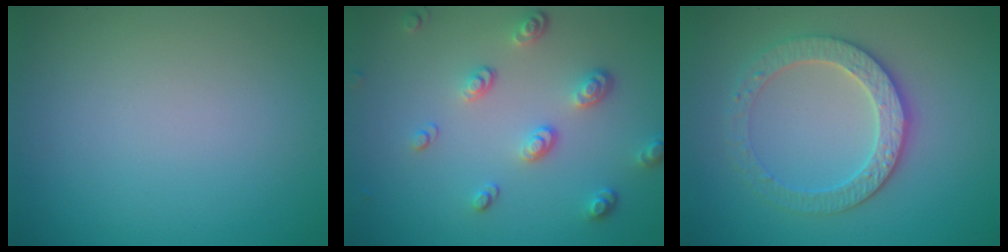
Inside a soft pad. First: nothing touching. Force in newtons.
{"total": 3.3, "press": 2.6, "slide": 2.0}
{"total": 3.8, "press": 3.7, "slide": 1.2}